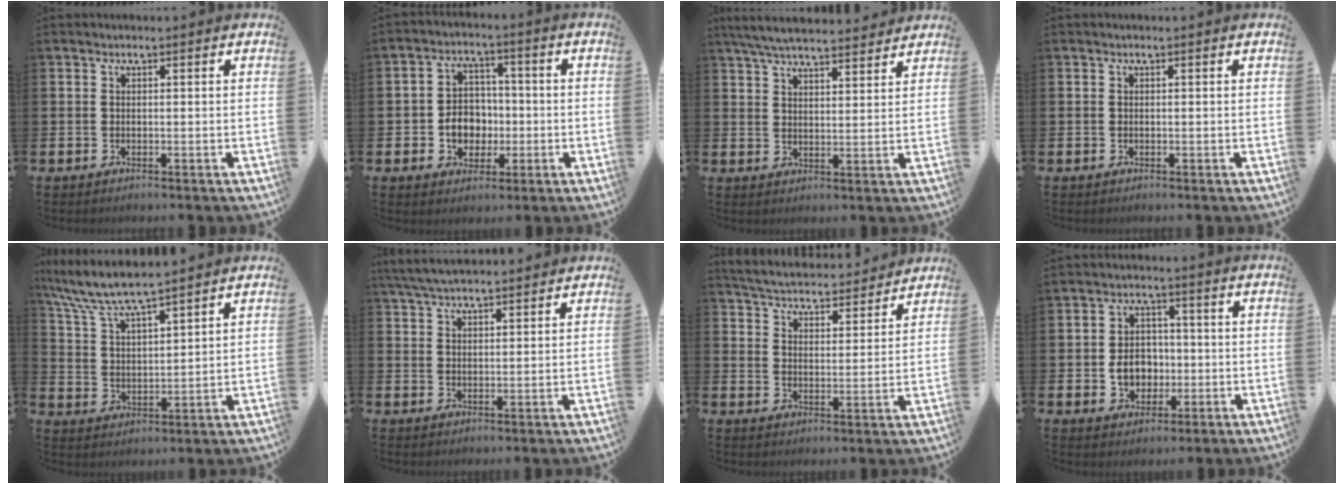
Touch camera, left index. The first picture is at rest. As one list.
[{"total": 5.5, "force": [-1.0, 4.8, 2.5], "torque": [-0.038, 0.005, -0.025]}, {"total": 6.1, "force": [5.9, 0.9, 1.5], "torque": [-0.044, -0.028, 0.106]}, {"total": 0.0}, {"total": 7.3, "force": [6.9, 0.5, 2.3], "torque": [-0.076, -0.039, 0.121]}, {"total": 4.7, "force": [4.4, 0.8, 1.4], "torque": [-0.045, -0.011, 0.083]}, {"total": 4.9, "force": [4.8, 0.8, 0.4], "torque": [-0.035, -0.039, 0.083]}, {"total": 5.2, "force": [-0.7, 4.3, 2.8], "torque": [-0.034, 0.000, -0.022]}]